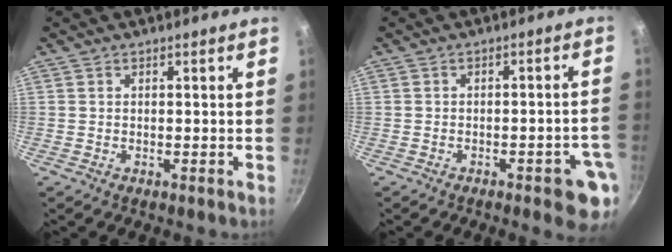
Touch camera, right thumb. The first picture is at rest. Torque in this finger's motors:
{"motor_torque": [1.56, 1.03, -0.25, -0.13, 0.01]}